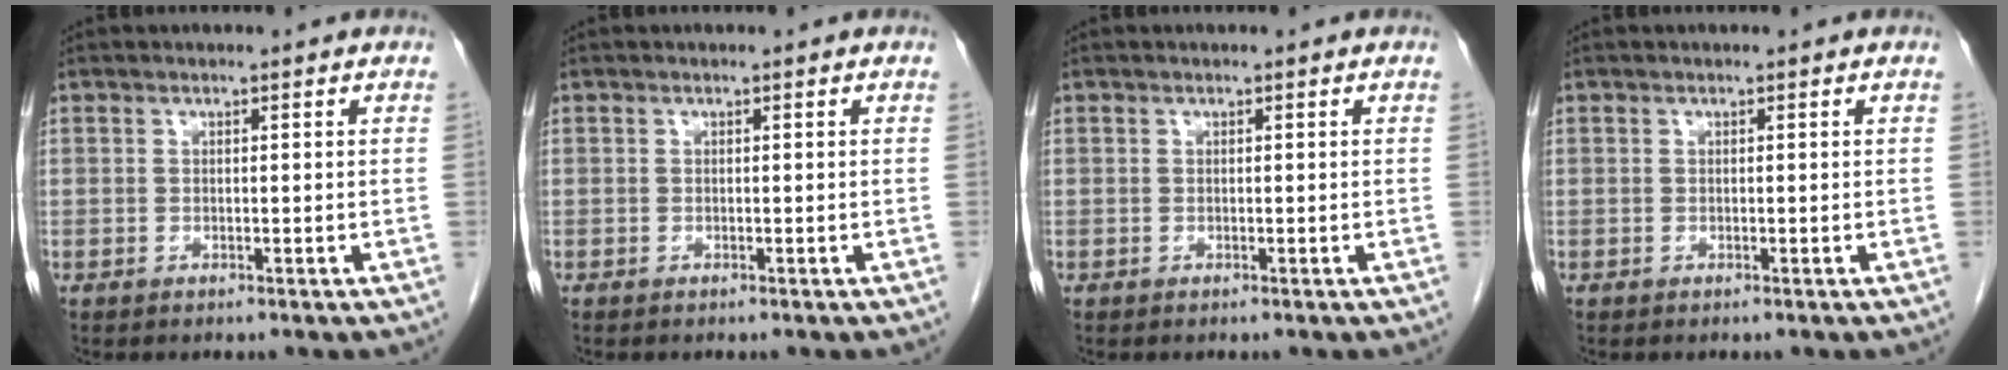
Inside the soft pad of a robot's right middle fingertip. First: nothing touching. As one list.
[{"total": 0.0}, {"total": 0.0}, {"total": 0.0}]